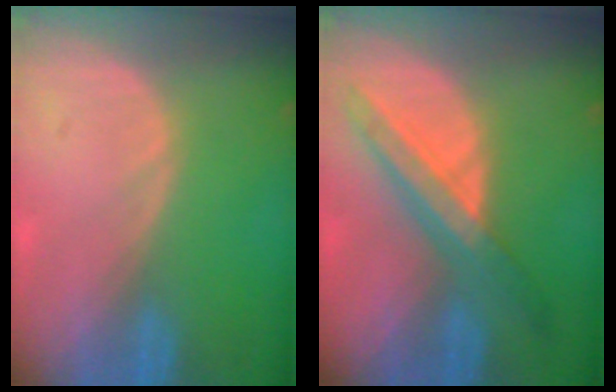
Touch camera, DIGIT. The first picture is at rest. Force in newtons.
{"total": 7.2, "press": 6.8, "slide": 2.4}